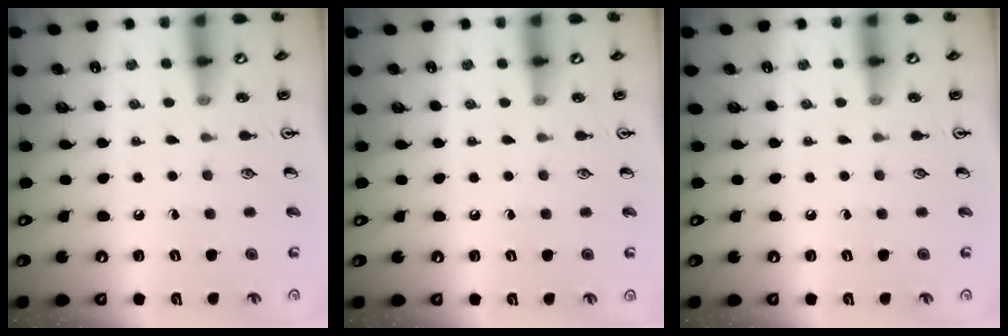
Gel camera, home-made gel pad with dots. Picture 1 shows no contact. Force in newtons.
{"total": 0.0}
{"total": 0.0}